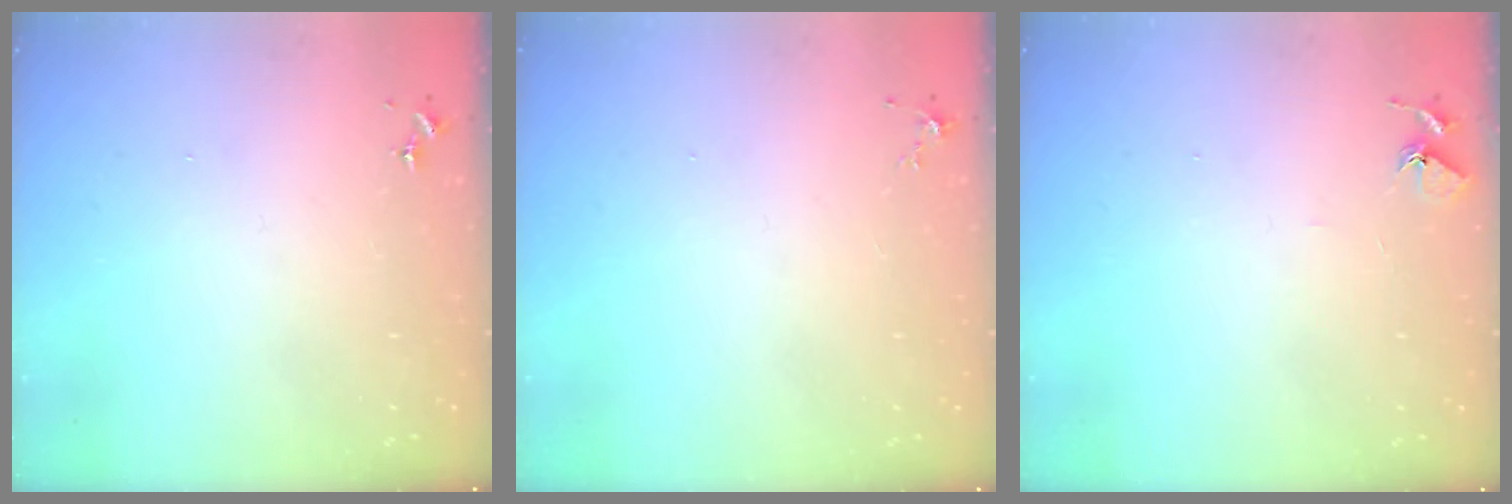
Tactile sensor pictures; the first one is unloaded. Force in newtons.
{"total": 4.5, "press": 4.4, "slide": 0.6}
{"total": 5.7, "press": 5.7, "slide": 0.7}